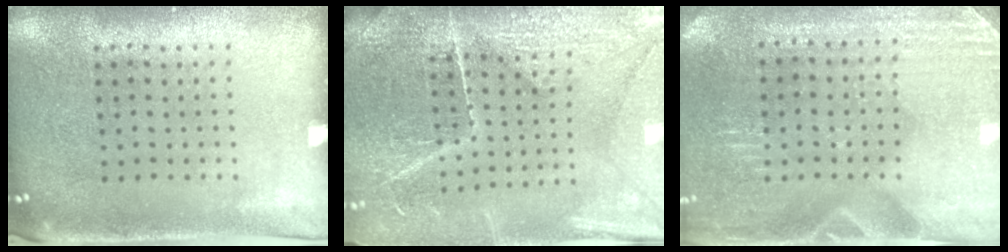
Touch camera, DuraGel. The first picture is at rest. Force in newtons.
{"total": 4.2, "press": 3.9, "slide": 1.6}
{"total": 2.9, "press": 2.9, "slide": 0.4}